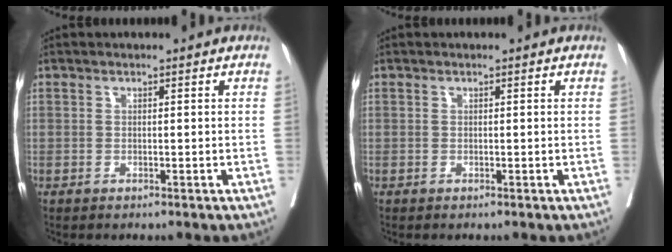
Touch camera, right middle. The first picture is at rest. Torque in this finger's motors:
{"motor_torque": [0.25, -0.10, 0.03, -0.01]}